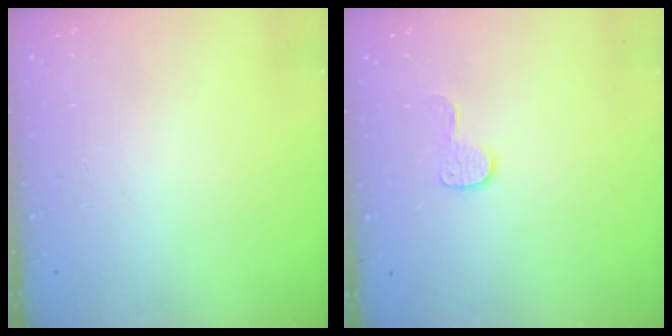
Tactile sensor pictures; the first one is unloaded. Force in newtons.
{"total": 6.1, "press": 6.1, "slide": 0.2}